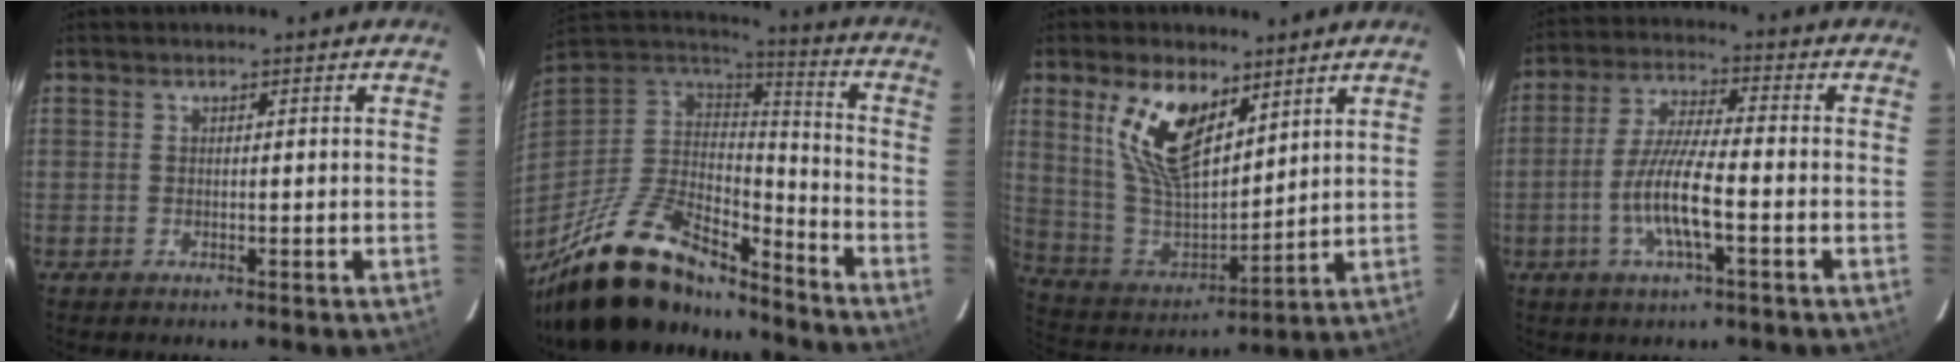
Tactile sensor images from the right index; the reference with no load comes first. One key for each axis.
{"total": 24.5, "fx": -19.0, "fy": 9.2, "fz": 12.5, "tx": -0.252, "ty": -0.006, "tz": -0.318}
{"total": 15.6, "fx": 8.2, "fy": 7.4, "fz": 11.0, "tx": -0.217, "ty": 0.004, "tz": 0.172}
{"total": 10.1, "fx": -3.4, "fy": 1.6, "fz": 9.4, "tx": -0.188, "ty": -0.003, "tz": -0.064}